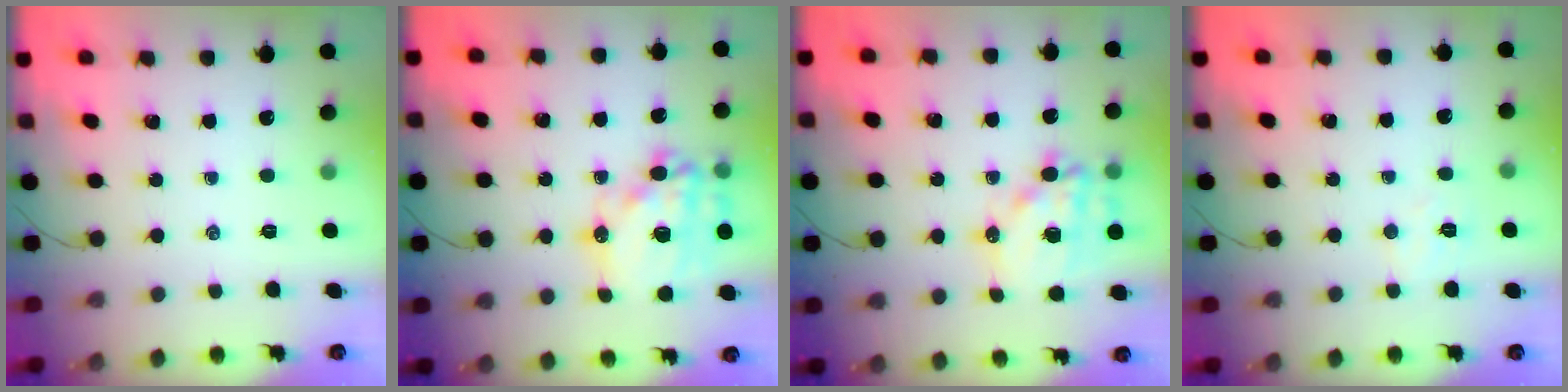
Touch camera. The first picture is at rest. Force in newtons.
{"total": 20.0, "press": 19.5, "slide": 4.3}
{"total": 14.2, "press": 13.8, "slide": 3.2}
{"total": 5.1, "press": 5.0, "slide": 1.0}